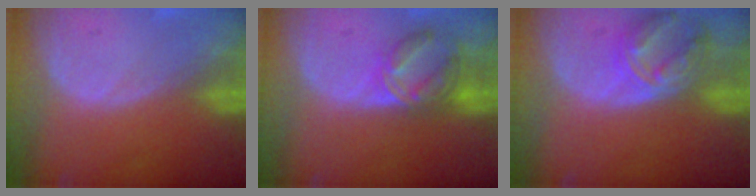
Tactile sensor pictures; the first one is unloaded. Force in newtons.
{"total": 6.8, "press": 6.3, "slide": 2.4}
{"total": 8.1, "press": 7.0, "slide": 4.0}